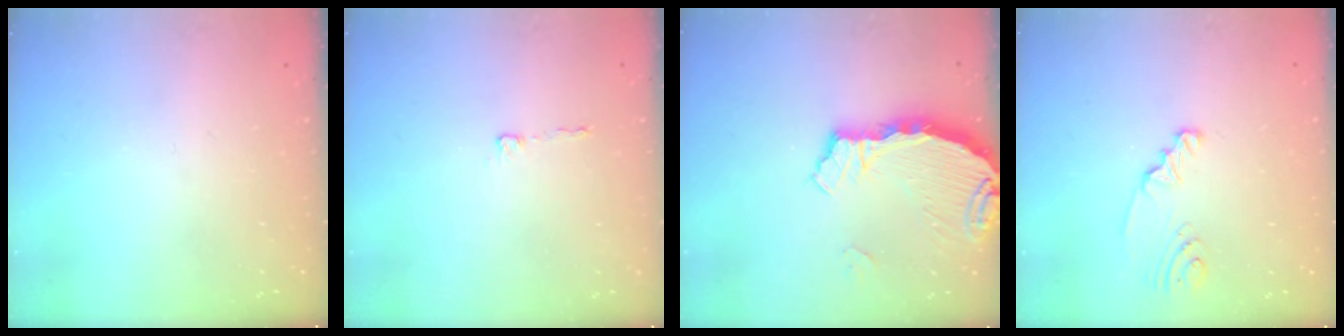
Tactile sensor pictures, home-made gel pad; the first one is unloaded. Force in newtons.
{"total": 2.3, "press": 2.3, "slide": 0.2}
{"total": 5.7, "press": 5.7, "slide": 0.5}
{"total": 2.3, "press": 2.3, "slide": 0.2}